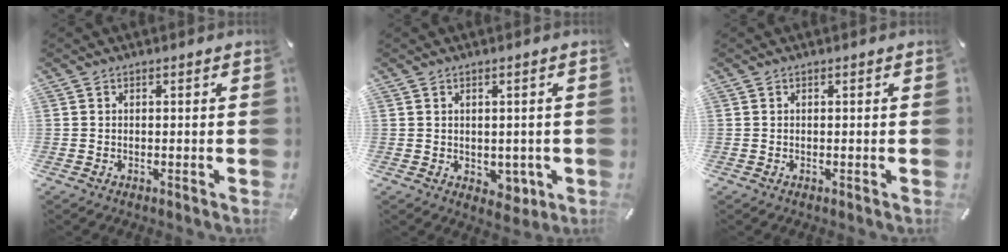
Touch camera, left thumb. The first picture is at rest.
{"total": 3.6, "force": [-0.4, 3.0, 1.9], "torque": [-0.007, -0.003, -0.008]}
{"total": 0.0}